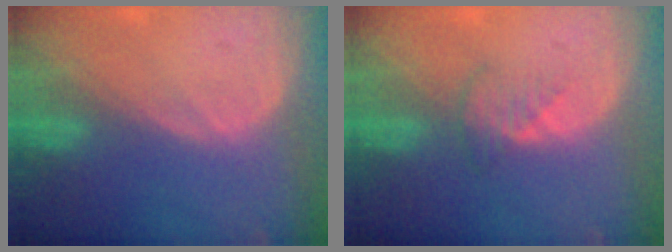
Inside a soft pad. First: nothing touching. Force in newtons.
{"total": 2.7, "press": 2.6, "slide": 0.6}